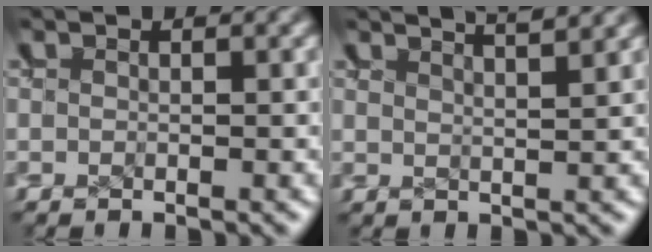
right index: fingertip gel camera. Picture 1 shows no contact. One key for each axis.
{"total": 3.8, "fx": 3.6, "fy": -0.2, "fz": 1.3, "tx": -0.010, "ty": 0.007, "tz": 0.060}